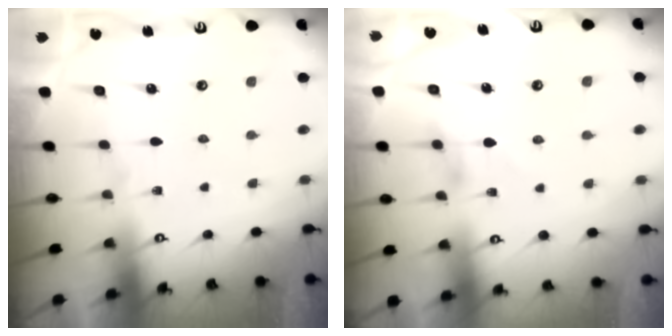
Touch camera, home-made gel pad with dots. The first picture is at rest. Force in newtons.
{"total": 1.3, "press": 1.3, "slide": 0.3}